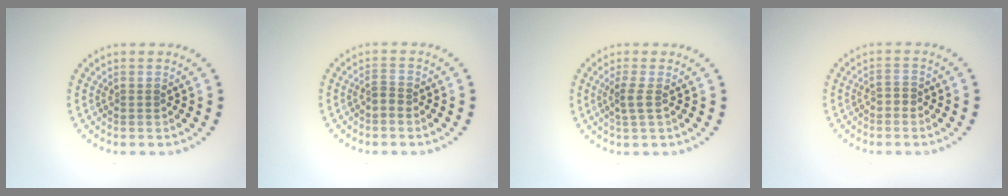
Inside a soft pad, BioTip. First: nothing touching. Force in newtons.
{"total": 1.2, "press": 1.0, "slide": 0.7}
{"total": 1.5, "press": 1.3, "slide": 0.9}
{"total": 0.9, "press": 0.9, "slide": 0.3}